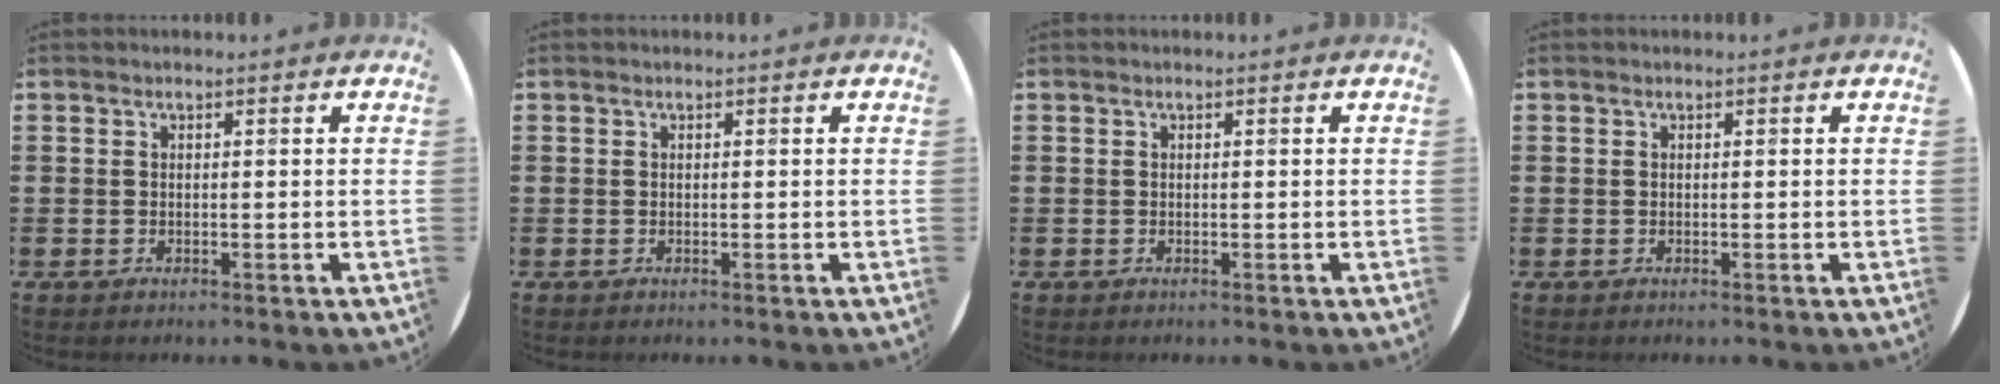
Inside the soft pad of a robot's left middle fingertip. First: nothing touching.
{"total": 0.0}
{"total": 0.0}
{"total": 0.0}